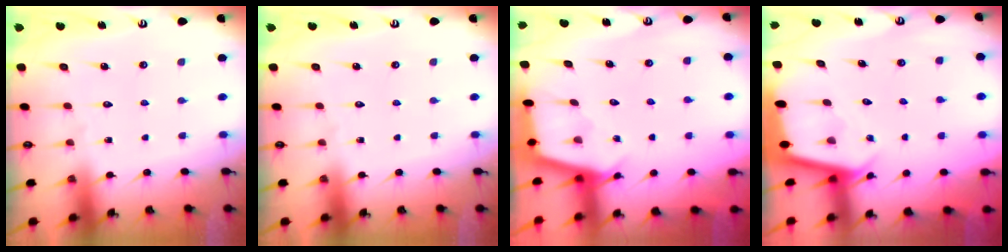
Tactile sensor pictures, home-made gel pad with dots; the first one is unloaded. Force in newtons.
{"total": 0.0}
{"total": 2.9, "press": 2.9, "slide": 0.3}
{"total": 2.5, "press": 2.5, "slide": 0.1}